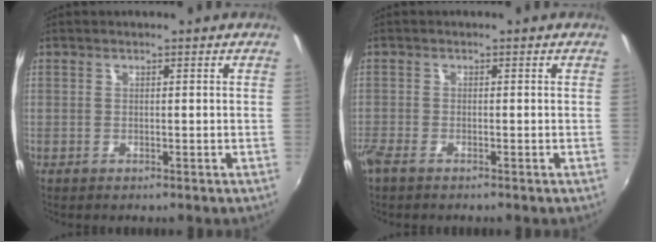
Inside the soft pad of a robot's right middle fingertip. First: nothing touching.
{"total": 2.7, "force": [-2.1, 0.7, 1.5], "torque": [-0.040, -0.010, -0.043]}